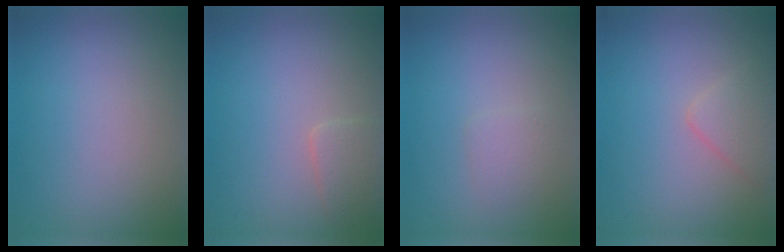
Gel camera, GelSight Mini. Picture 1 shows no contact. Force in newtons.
{"total": 1.7, "press": 1.7, "slide": 0.1}
{"total": 1.2, "press": 1.2, "slide": 0.0}
{"total": 2.1, "press": 2.1, "slide": 0.1}